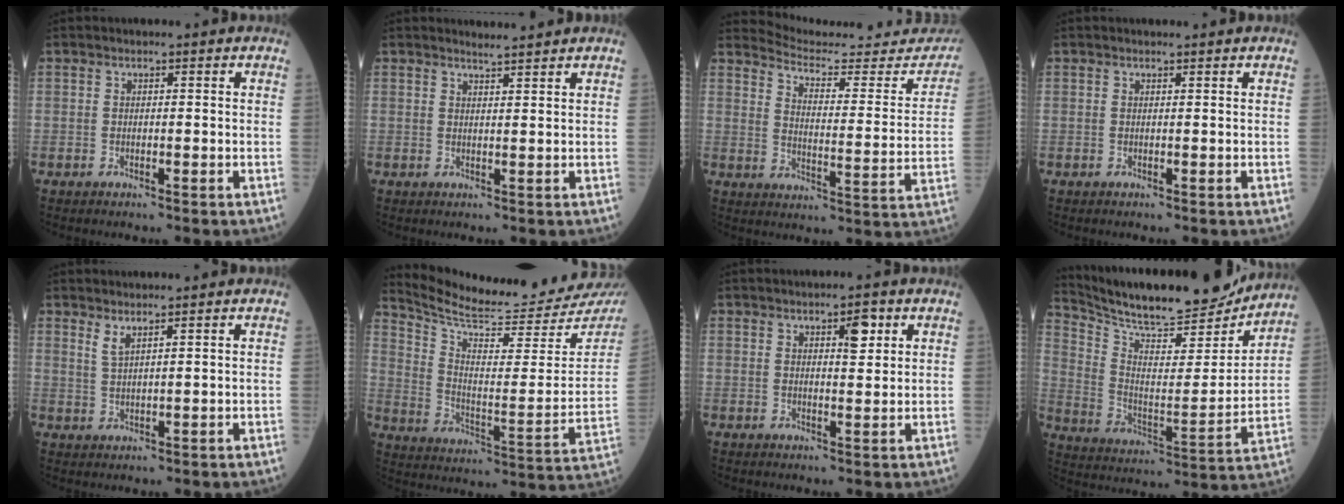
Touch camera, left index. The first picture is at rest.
{"total": 2.2, "force": [2.2, -0.5, 0.3], "torque": [-0.010, 0.000, 0.037]}
{"total": 21.6, "force": [21.1, 3.2, 3.5], "torque": [-0.033, -0.090, 0.255]}
{"total": 0.8, "force": [0.8, -0.2, 0.1], "torque": [-0.009, -0.002, 0.012]}
{"total": 2.1, "force": [1.7, -0.2, 1.2], "torque": [-0.030, -0.010, 0.037]}
{"total": 20.0, "force": [19.2, 0.0, 5.5], "torque": [-0.112, -0.106, 0.273]}
{"total": 3.0, "force": [1.6, 0.8, 2.4], "torque": [-0.037, 0.000, 0.024]}
{"total": 22.5, "force": [21.0, 3.1, 7.5], "torque": [-0.140, -0.037, 0.317]}